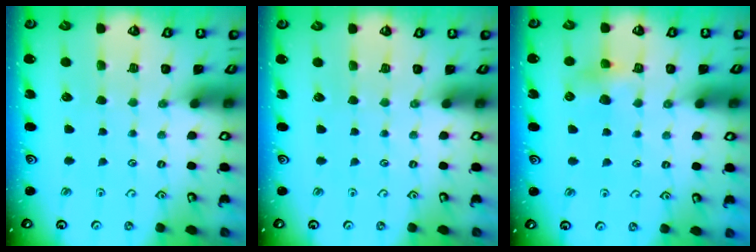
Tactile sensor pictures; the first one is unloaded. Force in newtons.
{"total": 0.0}
{"total": 4.7, "press": 4.7, "slide": 0.7}